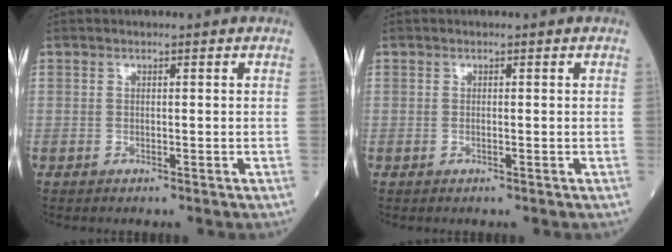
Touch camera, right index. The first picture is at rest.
{"total": 0.0}